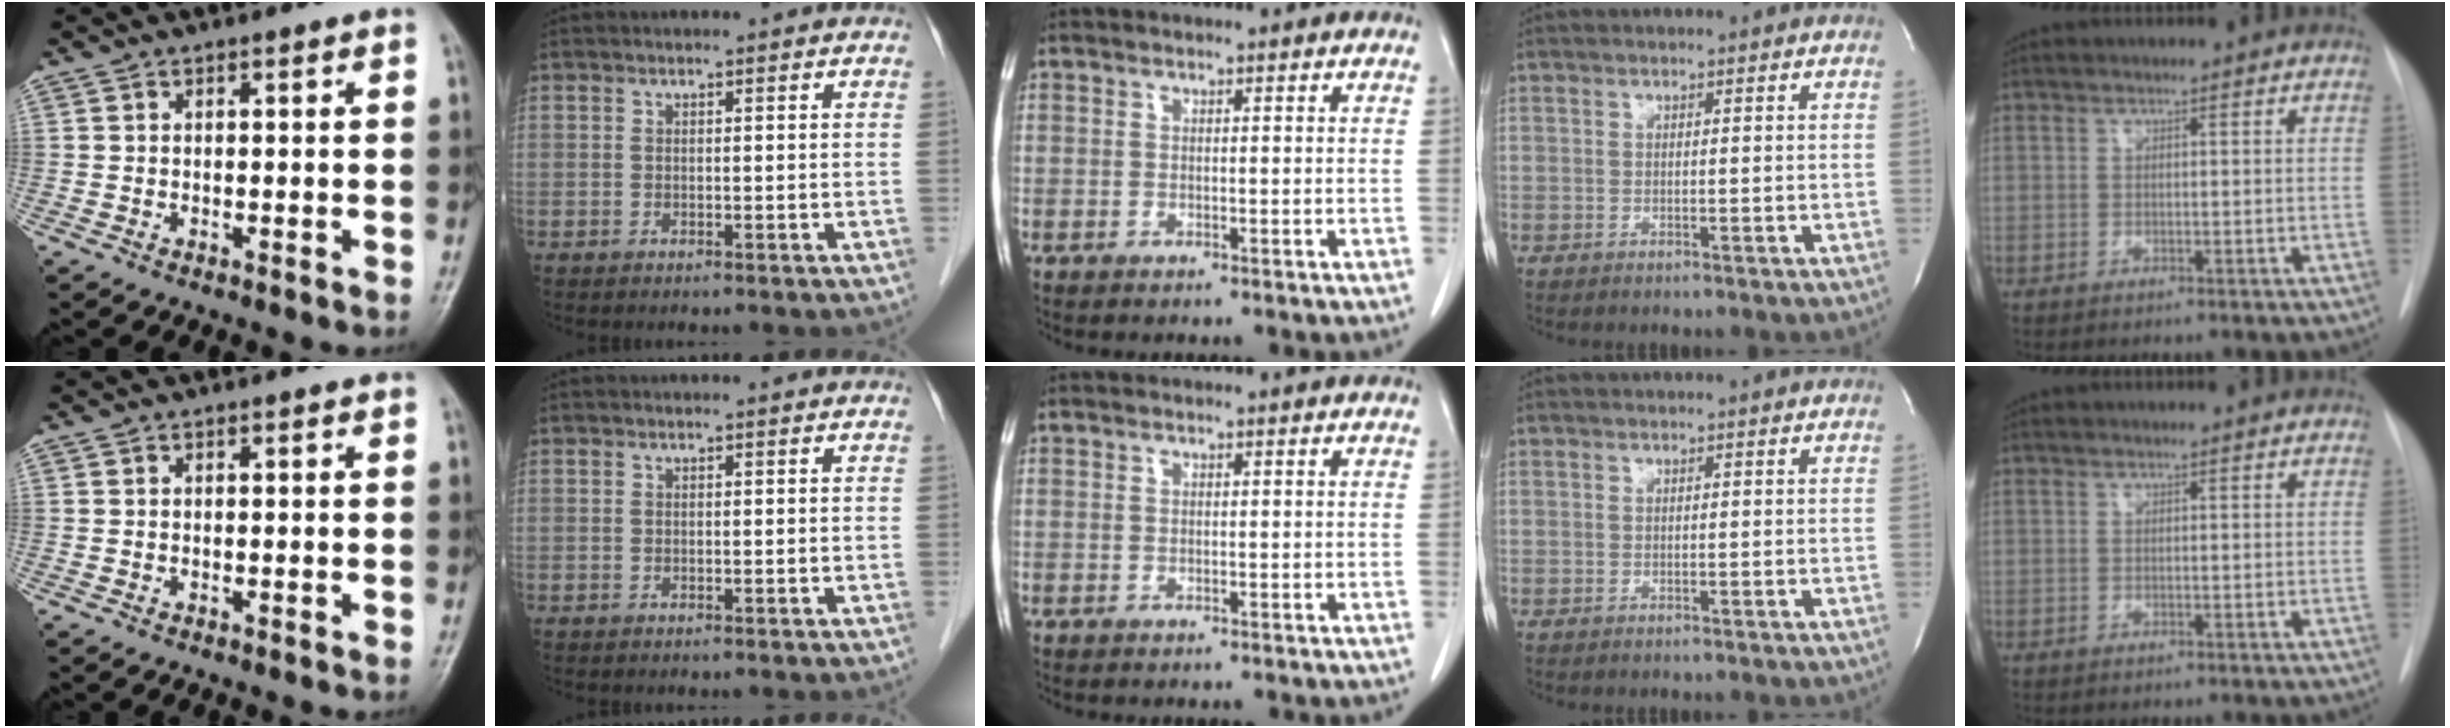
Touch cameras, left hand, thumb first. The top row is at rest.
{}